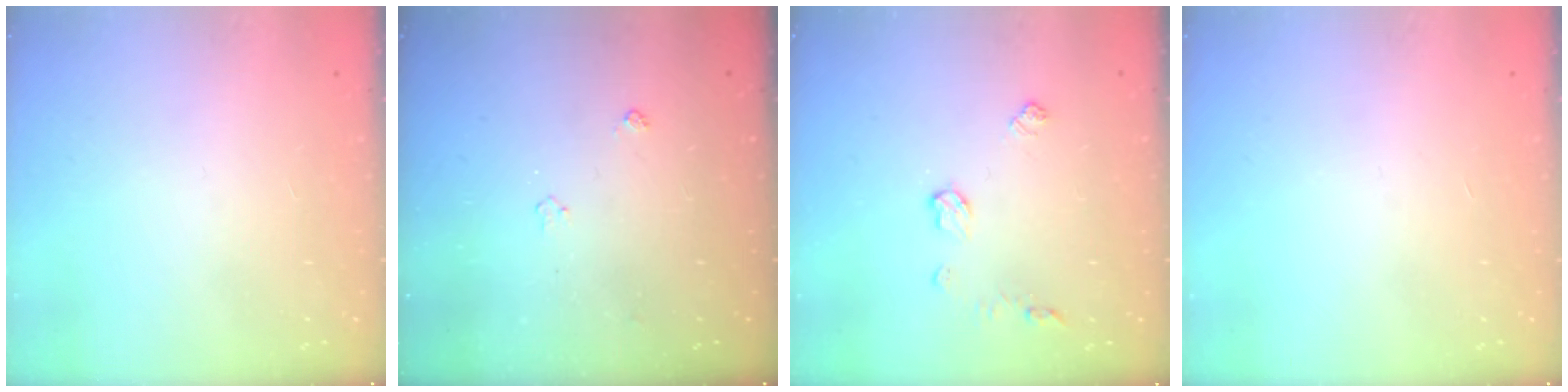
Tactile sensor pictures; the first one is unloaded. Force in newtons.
{"total": 3.3, "press": 3.2, "slide": 0.6}
{"total": 7.2, "press": 7.2, "slide": 0.7}
{"total": 0.0}